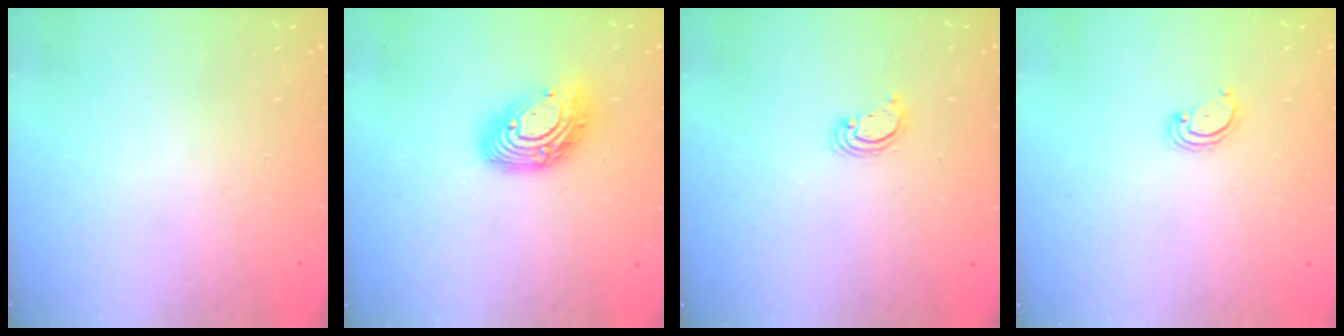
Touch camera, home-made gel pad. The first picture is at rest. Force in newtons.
{"total": 13.4, "press": 13.3, "slide": 1.4}
{"total": 2.7, "press": 2.7, "slide": 0.1}
{"total": 2.8, "press": 2.8, "slide": 0.3}